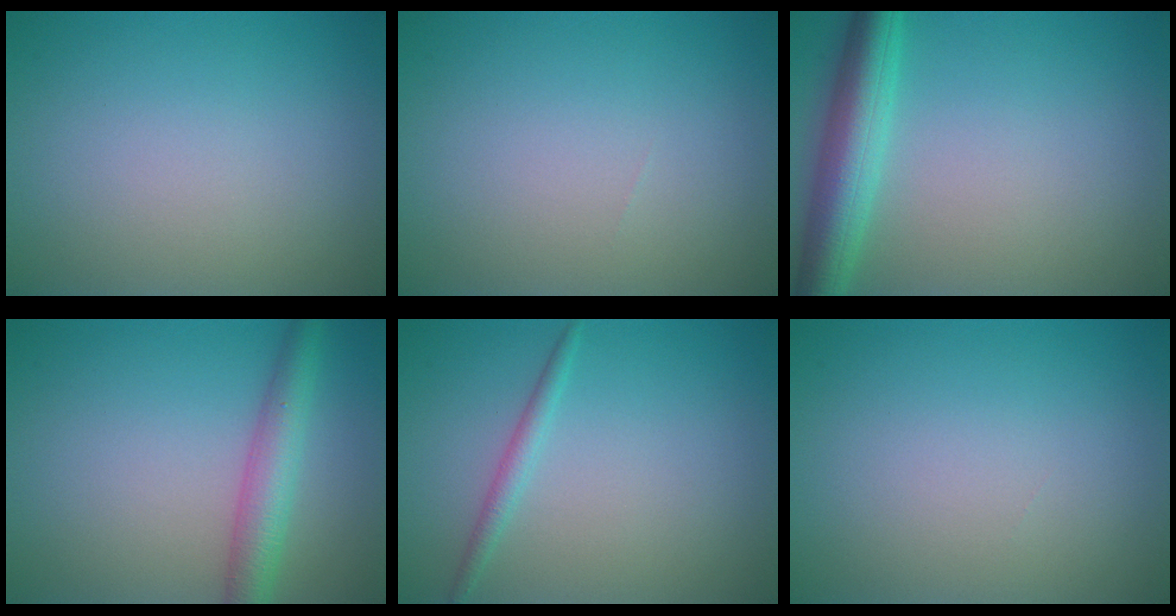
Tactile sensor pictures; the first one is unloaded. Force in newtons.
{"total": 0.0}
{"total": 5.6, "press": 5.5, "slide": 0.2}
{"total": 4.0, "press": 4.0, "slide": 0.1}
{"total": 1.4, "press": 1.4, "slide": 0.1}
{"total": 0.0}